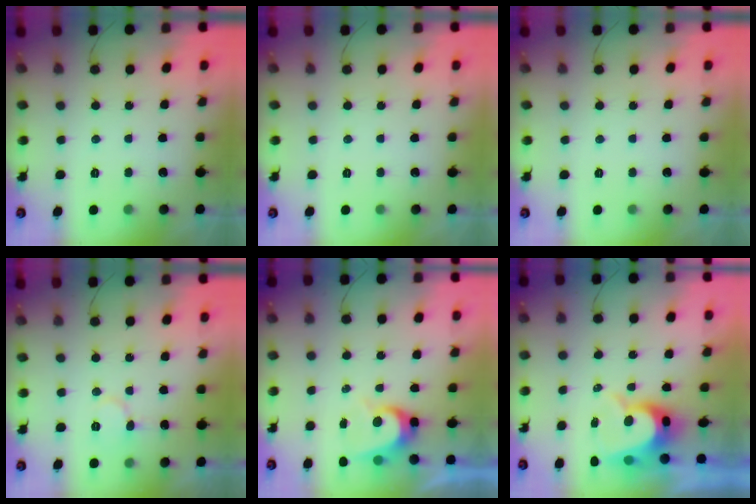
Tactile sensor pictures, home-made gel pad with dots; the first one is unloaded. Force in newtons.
{"total": 0.0}
{"total": 0.0}
{"total": 6.6, "press": 6.5, "slide": 0.5}
{"total": 6.3, "press": 6.3, "slide": 0.5}
{"total": 9.9, "press": 9.9, "slide": 0.8}